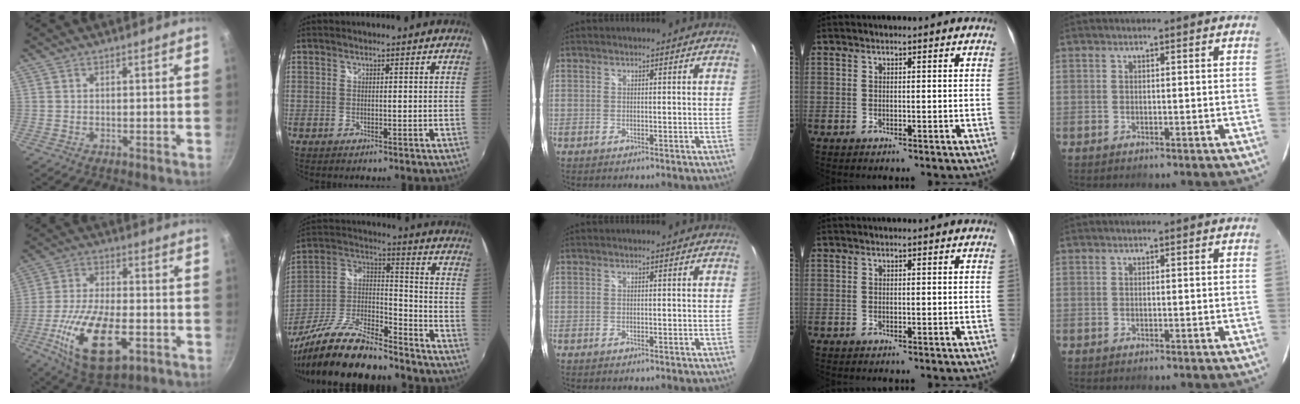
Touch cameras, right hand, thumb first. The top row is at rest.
{"thumb": {"total": 19.0, "force": [-6.3, 9.1, 15.4], "torque": [-0.281, 0.013, -0.108]}, "index": {"total": 21.6, "force": [-16.5, 6.1, 12.5], "torque": [-0.257, -0.012, -0.285]}}